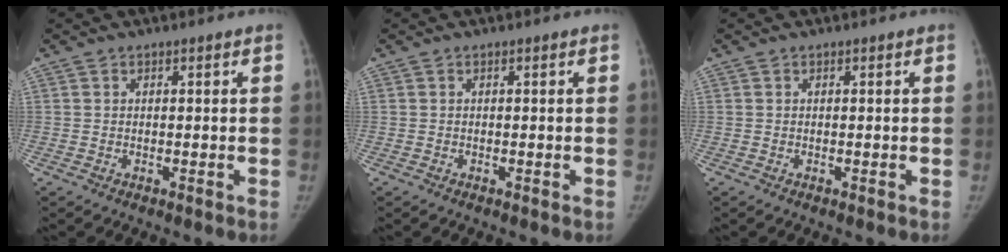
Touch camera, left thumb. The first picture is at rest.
{"total": 0.0}
{"total": 0.0}